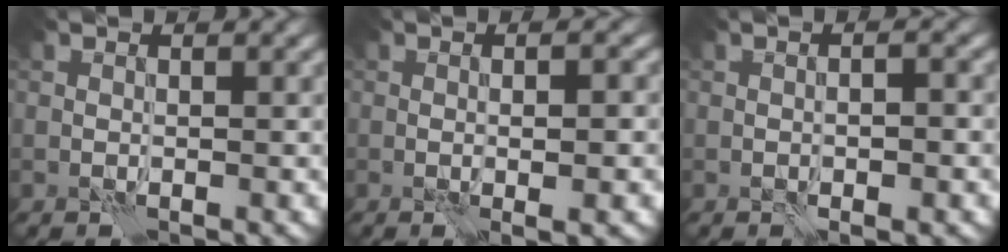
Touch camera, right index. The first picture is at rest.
{"total": 4.3, "force": [-0.3, 1.2, 4.1], "torque": [-0.043, 0.008, -0.006]}
{"total": 2.8, "force": [-0.7, 0.8, 2.6], "torque": [-0.021, 0.003, -0.011]}